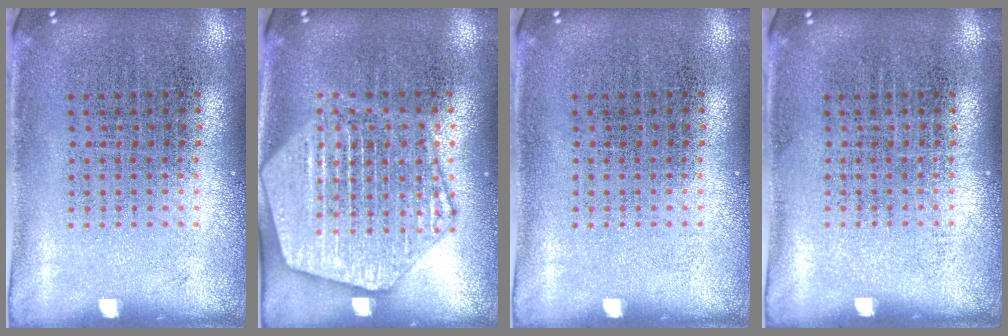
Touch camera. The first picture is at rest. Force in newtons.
{"total": 3.5, "press": 3.5, "slide": 0.4}
{"total": 0.0}
{"total": 0.0}